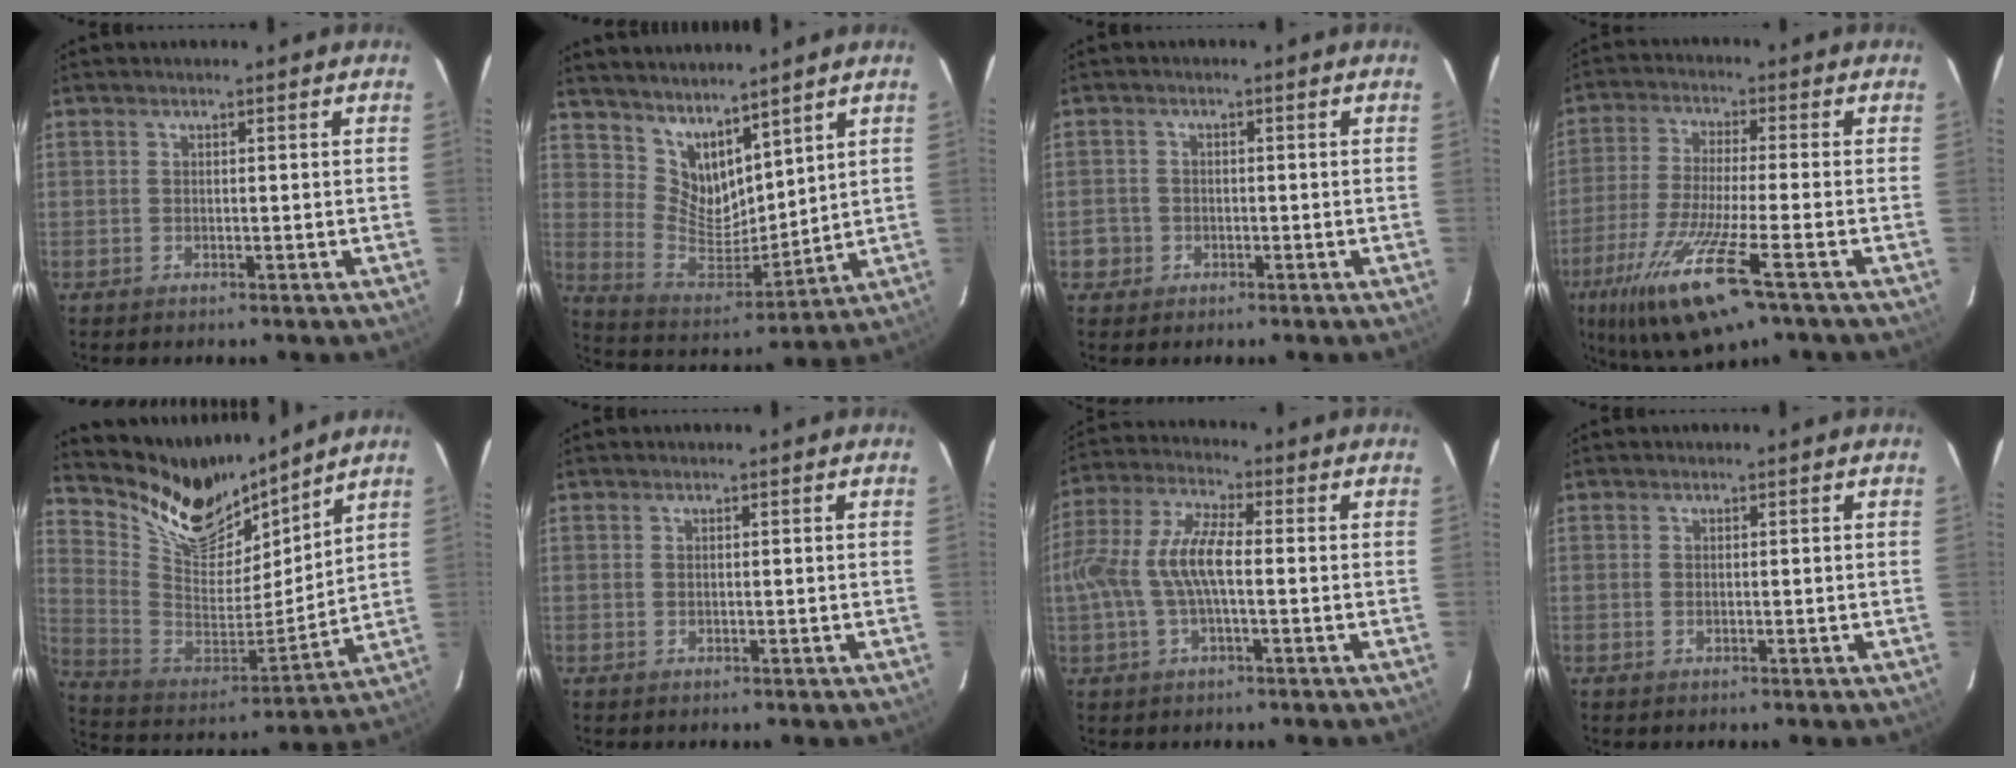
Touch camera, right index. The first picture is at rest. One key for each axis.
{"total": 11.8, "fx": 9.3, "fy": 5.0, "fz": 5.2, "tx": -0.102, "ty": -0.006, "tz": 0.188}
{"total": 3.3, "fx": -1.3, "fy": 3.0, "fz": 0.2, "tx": -0.006, "ty": 0.017, "tz": -0.022}
{"total": 16.8, "fx": -9.2, "fy": 2.7, "fz": 13.9, "tx": -0.288, "ty": -0.051, "tz": -0.172}
{"total": 16.6, "fx": 14.4, "fy": 6.5, "fz": 5.1, "tx": -0.125, "ty": -0.022, "tz": 0.268}
{"total": 0.0}
{"total": 10.4, "fx": -1.1, "fy": 3.3, "fz": 9.8, "tx": -0.209, "ty": 0.009, "tz": -0.021}
{"total": 0.0}